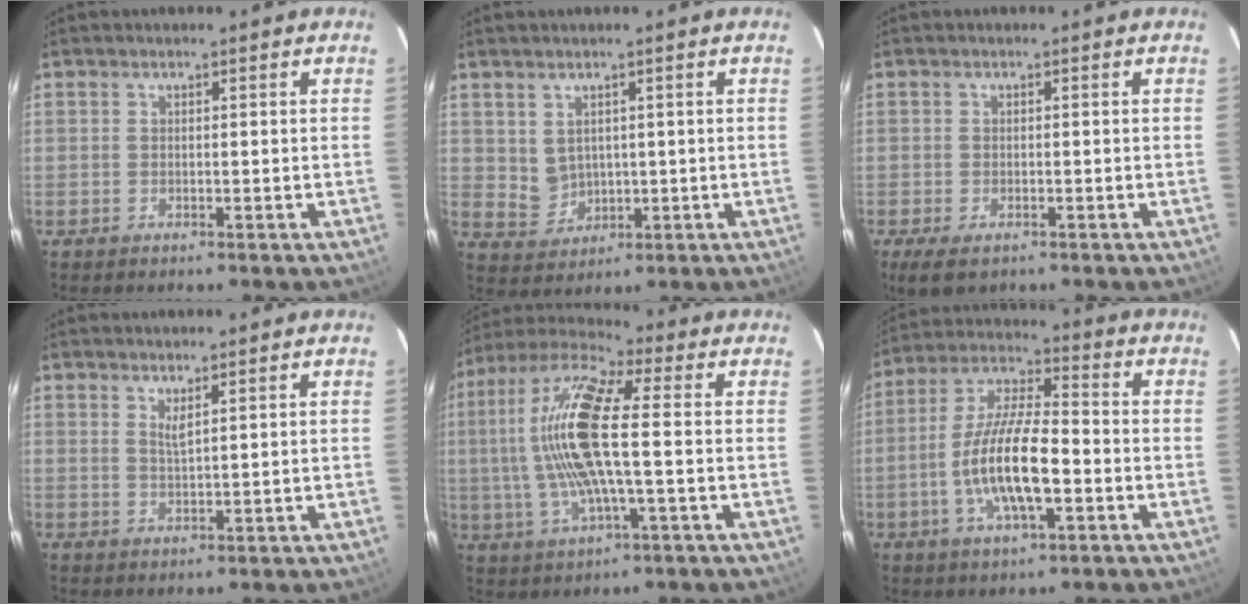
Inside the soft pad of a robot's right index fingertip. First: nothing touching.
{"total": 4.3, "force": [1.4, 3.7, 1.7], "torque": [-0.033, 0.001, 0.045]}
{"total": 4.4, "force": [-2.7, 1.9, 2.8], "torque": [-0.065, -0.016, -0.048]}
{"total": 1.8, "force": [1.2, 0.1, 1.4], "torque": [-0.025, -0.003, 0.019]}
{"total": 16.6, "force": [0.5, 4.0, 16.2], "torque": [-0.316, 0.009, 0.002]}
{"total": 13.9, "force": [-3.9, 4.0, 12.7], "torque": [-0.256, -0.003, -0.073]}